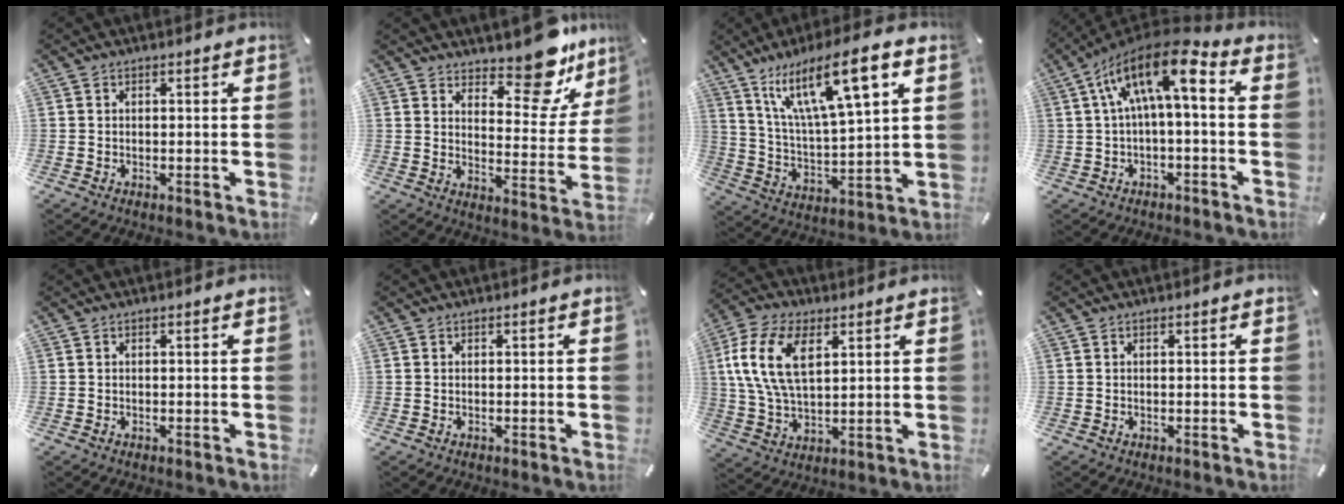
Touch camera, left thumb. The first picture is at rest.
{"total": 14.6, "force": [11.4, 6.3, 6.6], "torque": [-0.062, -0.107, 0.192]}
{"total": 17.2, "force": [10.3, 4.8, 13.0], "torque": [-0.244, -0.032, 0.167]}
{"total": 15.1, "force": [3.4, 6.0, 13.4], "torque": [-0.240, -0.015, 0.051]}
{"total": 0.0}
{"total": 0.0}
{"total": 13.5, "force": [4.5, 7.7, 10.1], "torque": [-0.248, -0.001, 0.077]}
{"total": 0.0}